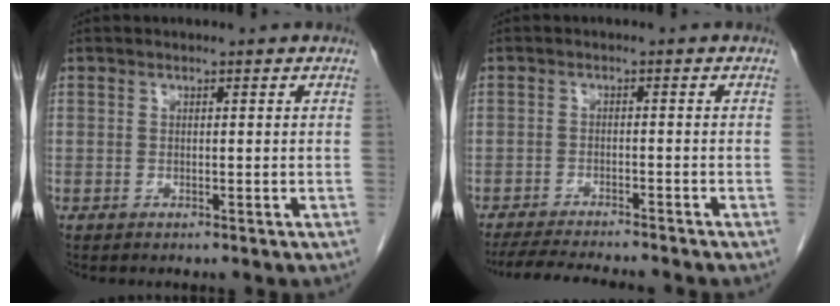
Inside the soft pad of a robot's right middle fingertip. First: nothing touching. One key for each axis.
{"total": 10.7, "fx": -9.7, "fy": 0.8, "fz": 4.6, "tx": -0.065, "ty": -0.015, "tz": -0.141}